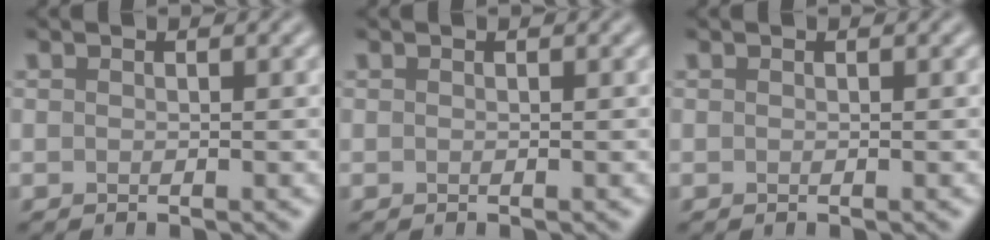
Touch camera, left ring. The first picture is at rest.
{"total": 0.0}
{"total": 0.0}